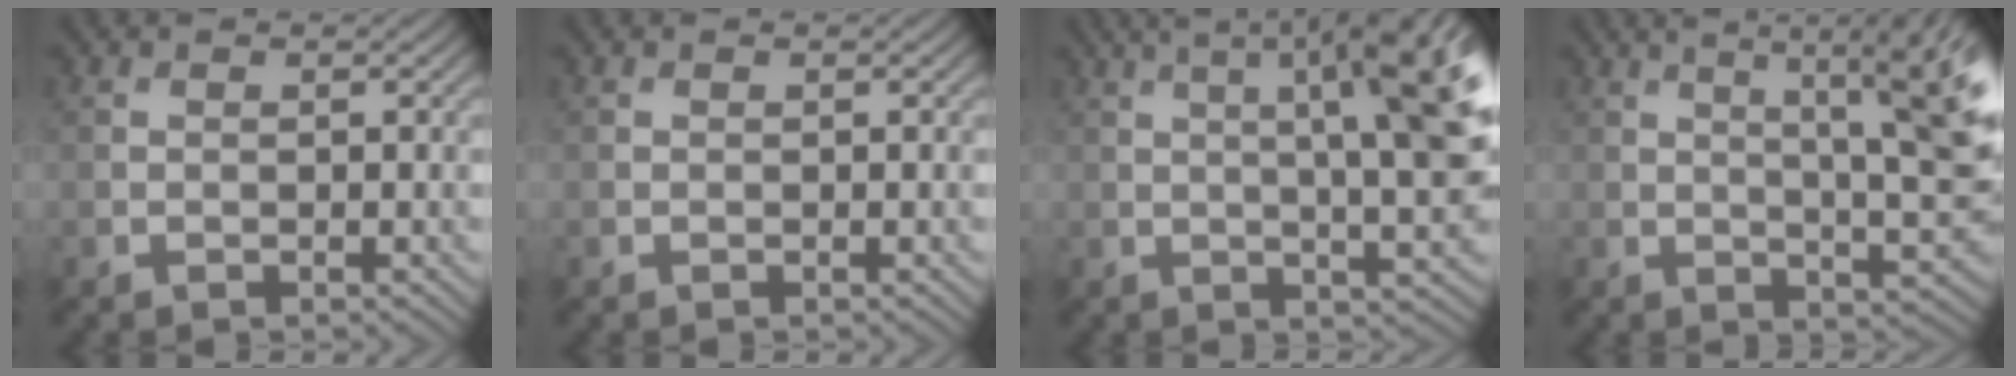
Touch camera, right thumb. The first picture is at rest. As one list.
[{"total": 0.0}, {"total": 12.1, "force": [3.1, 2.8, 11.4], "torque": [-0.141, 0.025, 0.046]}, {"total": 11.1, "force": [3.6, 2.6, 10.2], "torque": [-0.130, 0.022, 0.051]}]